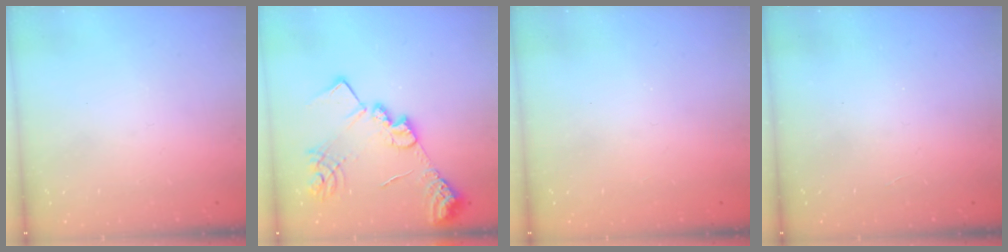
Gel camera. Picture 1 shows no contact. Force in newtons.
{"total": 18.1, "press": 18.0, "slide": 1.8}
{"total": 1.1, "press": 1.0, "slide": 0.1}
{"total": 2.1, "press": 2.1, "slide": 0.4}